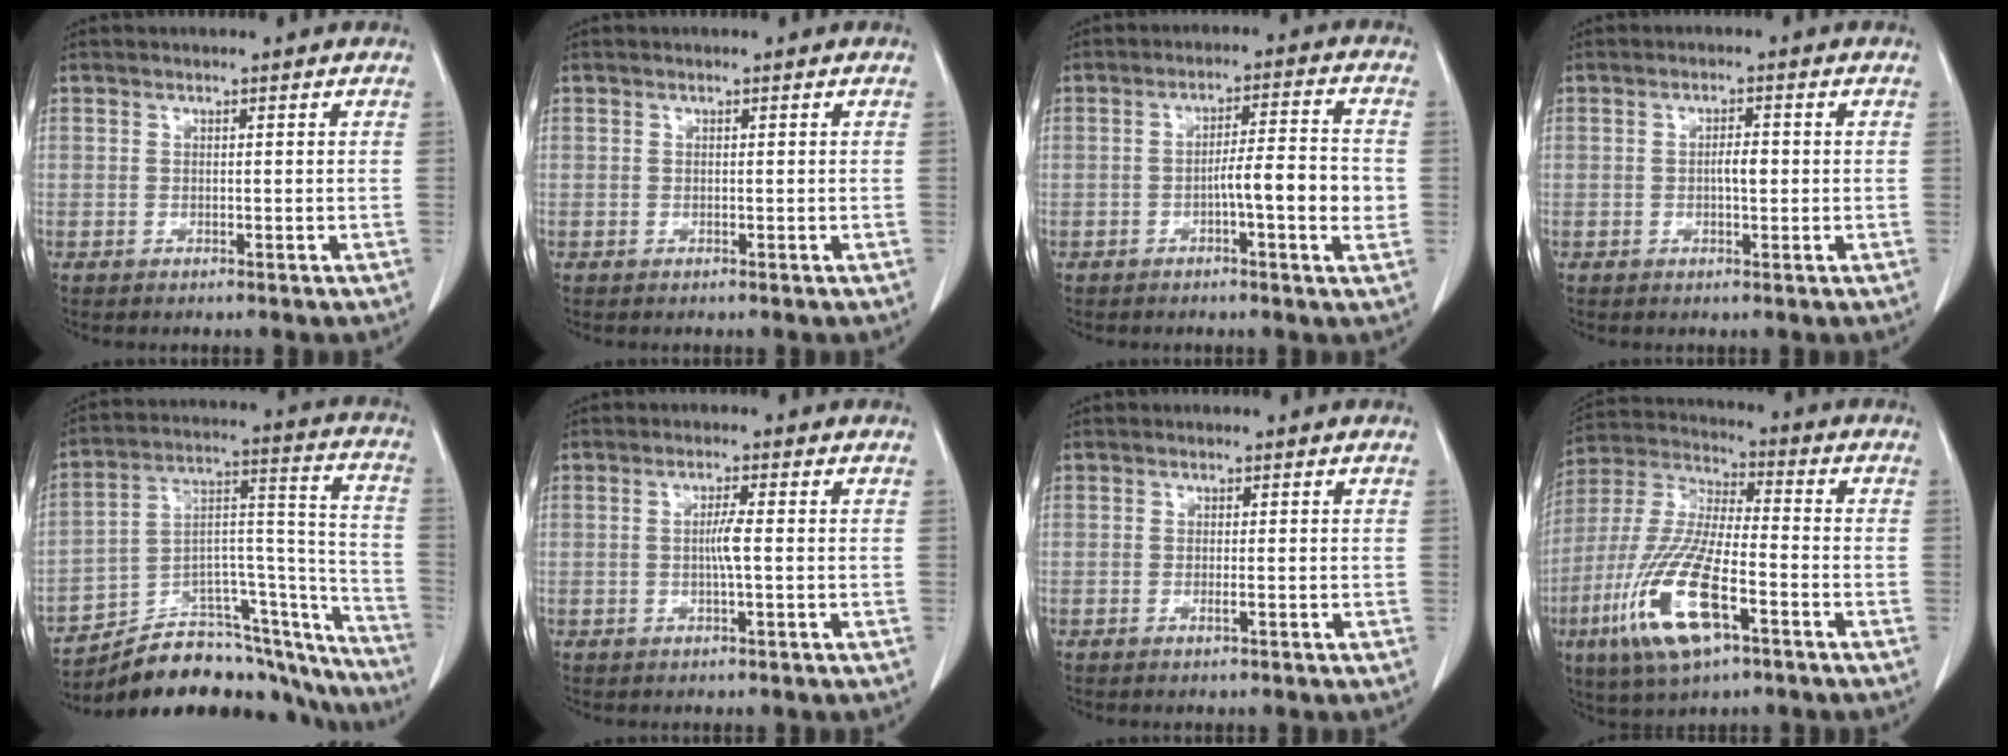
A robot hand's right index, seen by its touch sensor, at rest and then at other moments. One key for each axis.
{"total": 0.0}
{"total": 7.9, "fx": -1.6, "fy": 0.5, "fz": 7.7, "tx": -0.115, "ty": 0.010, "tz": -0.027}
{"total": 2.3, "fx": -0.1, "fy": 0.7, "fz": 2.2, "tx": -0.039, "ty": 0.003, "tz": -0.002}
{"total": 27.3, "fx": -23.5, "fy": 9.0, "fz": 10.4, "tx": -0.111, "ty": 0.051, "tz": -0.336}
{"total": 2.7, "fx": -0.2, "fy": -0.1, "fz": 2.7, "tx": -0.051, "ty": -0.001, "tz": -0.003}
{"total": 0.7, "fx": -0.3, "fy": -0.1, "fz": 0.6, "tx": -0.012, "ty": -0.003, "tz": -0.006}
{"total": 16.3, "fx": -6.9, "fy": 4.3, "fz": 14.1, "tx": -0.305, "ty": -0.017, "tz": -0.125}